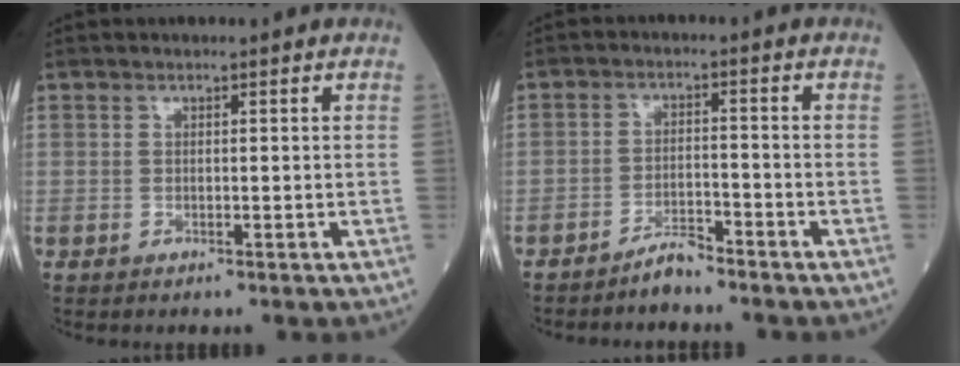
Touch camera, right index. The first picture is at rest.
{"total": 3.1, "force": [-2.9, 0.5, 1.0], "torque": [-0.016, -0.003, -0.054]}